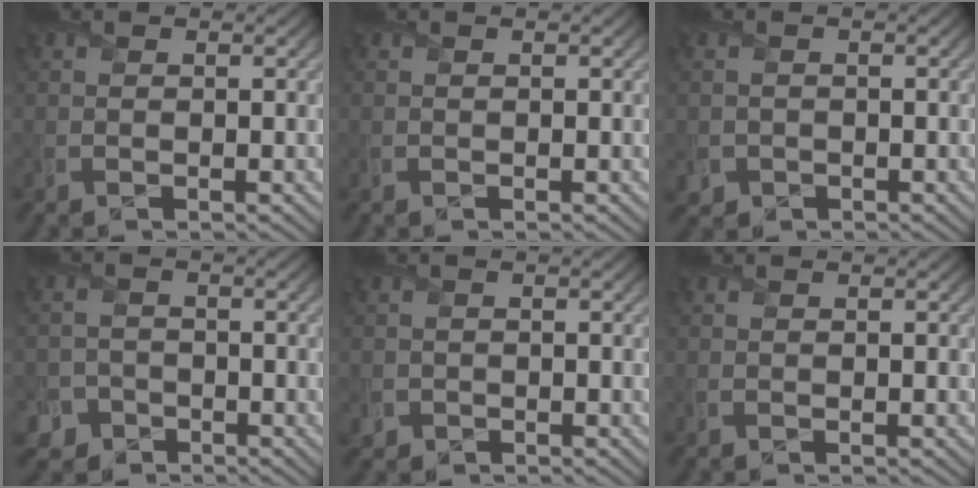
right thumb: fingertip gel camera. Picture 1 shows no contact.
{"total": 0.0}
{"total": 1.7, "force": [-0.8, 1.5, 0.1], "torque": [0.002, -0.008, -0.017]}
{"total": 3.9, "force": [-2.6, 2.9, 0.5], "torque": [0.003, 0.001, -0.053]}
{"total": 1.3, "force": [-0.6, 1.1, 0.0], "torque": [0.005, -0.006, -0.015]}
{"total": 0.0}